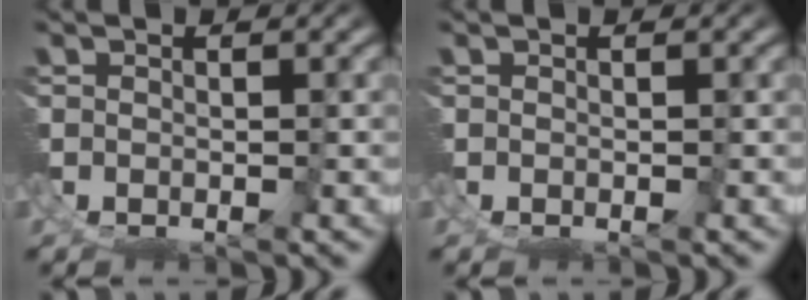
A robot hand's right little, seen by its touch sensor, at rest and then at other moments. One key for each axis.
{"total": 0.0}